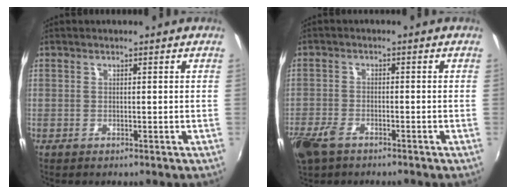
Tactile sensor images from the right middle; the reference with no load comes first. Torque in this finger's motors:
{"motor_torque": [1.07, -1.07, 0.33, 0.17]}